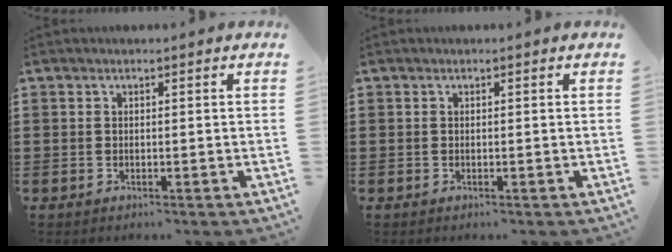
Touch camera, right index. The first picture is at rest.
{"total": 0.0}